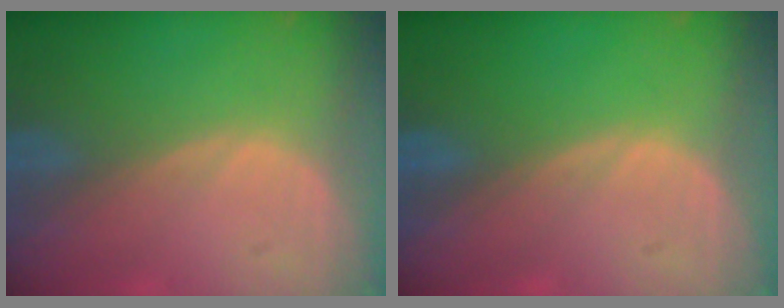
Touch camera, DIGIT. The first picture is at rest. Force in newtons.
{"total": 0.0}